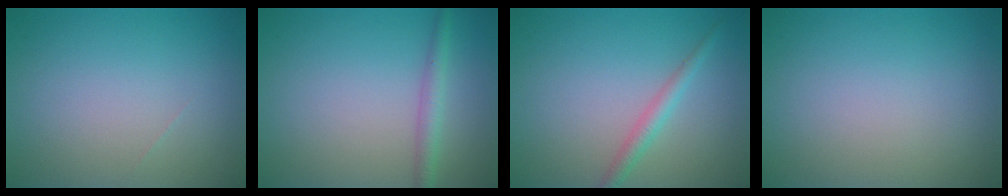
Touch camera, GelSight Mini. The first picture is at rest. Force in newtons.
{"total": 2.0, "press": 2.0, "slide": 0.0}
{"total": 1.8, "press": 1.8, "slide": 0.1}
{"total": 0.0}